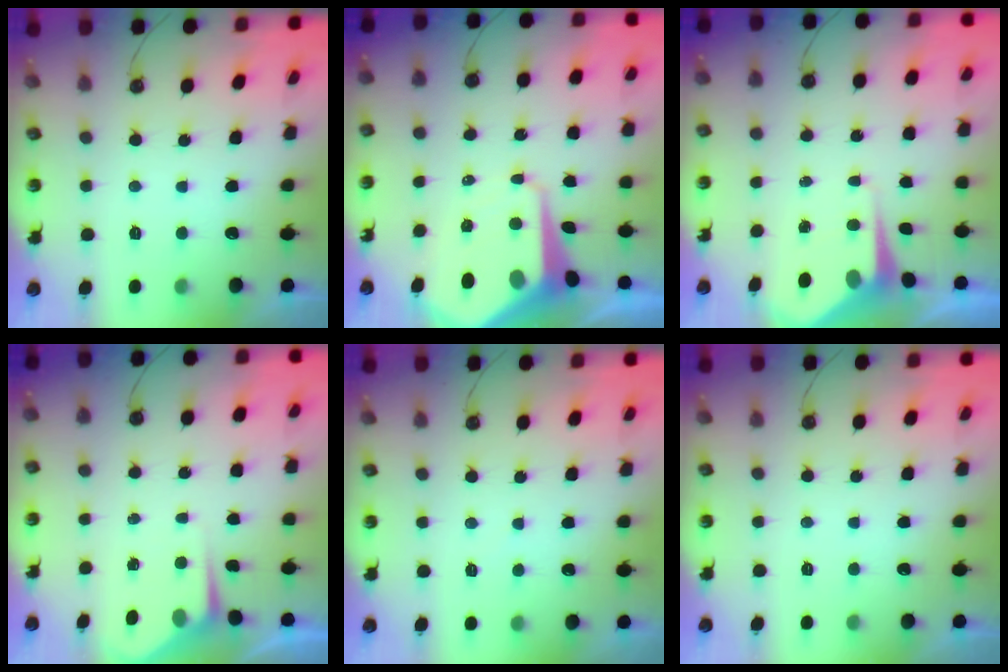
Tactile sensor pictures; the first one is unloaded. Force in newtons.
{"total": 11.8, "press": 11.8, "slide": 1.2}
{"total": 5.7, "press": 5.7, "slide": 0.3}
{"total": 3.8, "press": 3.8, "slide": 0.5}
{"total": 1.2, "press": 1.2, "slide": 0.3}
{"total": 0.0}